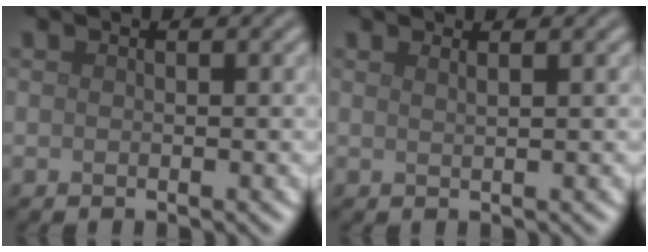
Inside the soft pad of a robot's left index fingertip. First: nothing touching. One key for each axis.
{"total": 1.5, "fx": 1.0, "fy": 0.7, "fz": 1.0, "tx": 0.000, "ty": 0.002, "tz": -0.001}